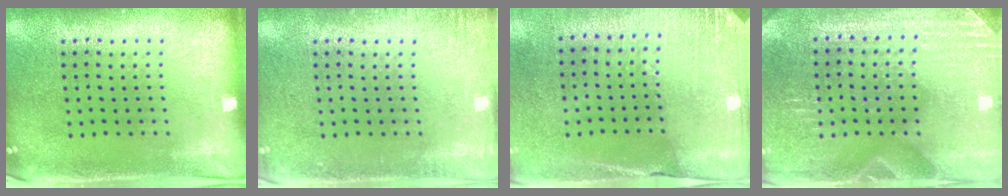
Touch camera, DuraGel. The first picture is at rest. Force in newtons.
{"total": 1.5, "press": 1.4, "slide": 0.2}
{"total": 2.6, "press": 2.4, "slide": 1.0}
{"total": 3.1, "press": 3.1, "slide": 0.1}